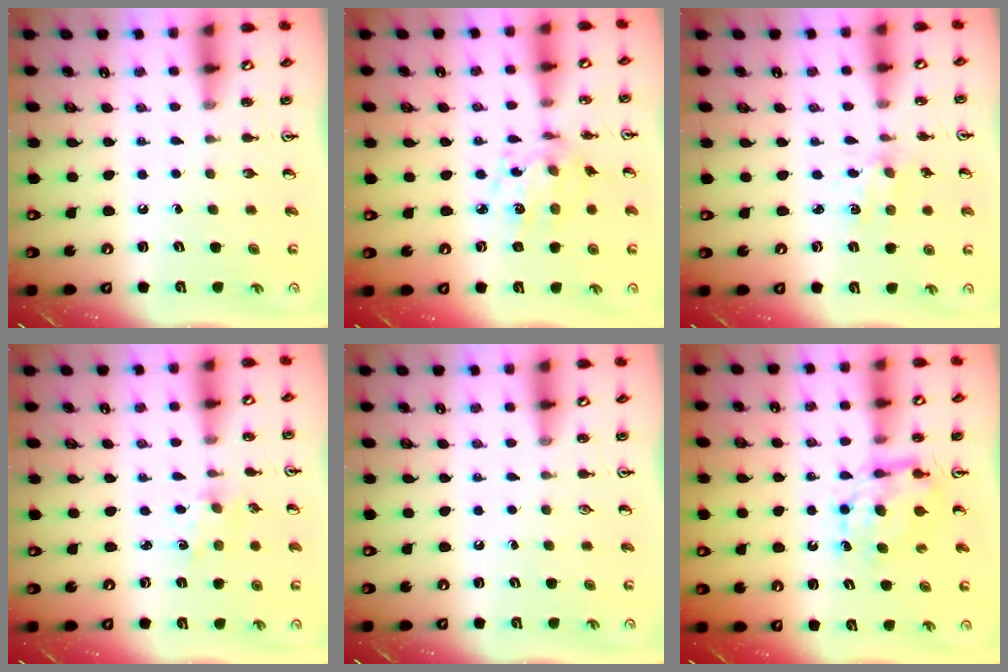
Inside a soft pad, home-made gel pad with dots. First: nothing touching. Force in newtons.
{"total": 8.8, "press": 8.6, "slide": 1.8}
{"total": 1.6, "press": 1.6, "slide": 0.5}
{"total": 1.0, "press": 0.9, "slide": 0.2}
{"total": 0.0}
{"total": 7.3, "press": 7.3, "slide": 0.2}